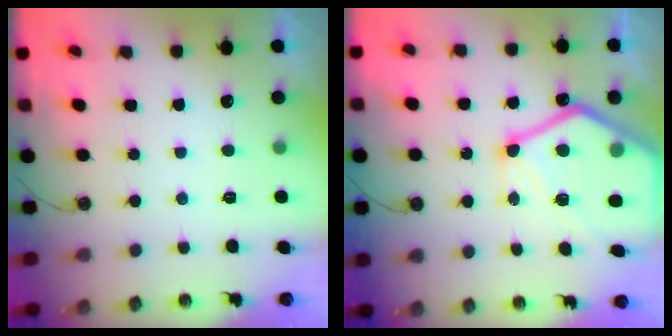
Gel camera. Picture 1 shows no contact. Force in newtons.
{"total": 20.8, "press": 20.7, "slide": 1.9}